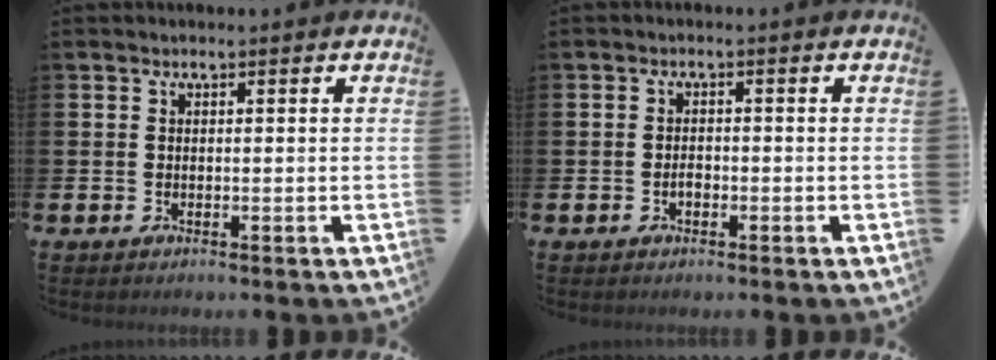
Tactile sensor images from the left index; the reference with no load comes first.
{"total": 1.4, "force": [-0.6, 0.8, 0.9], "torque": [-0.018, 0.001, -0.011]}